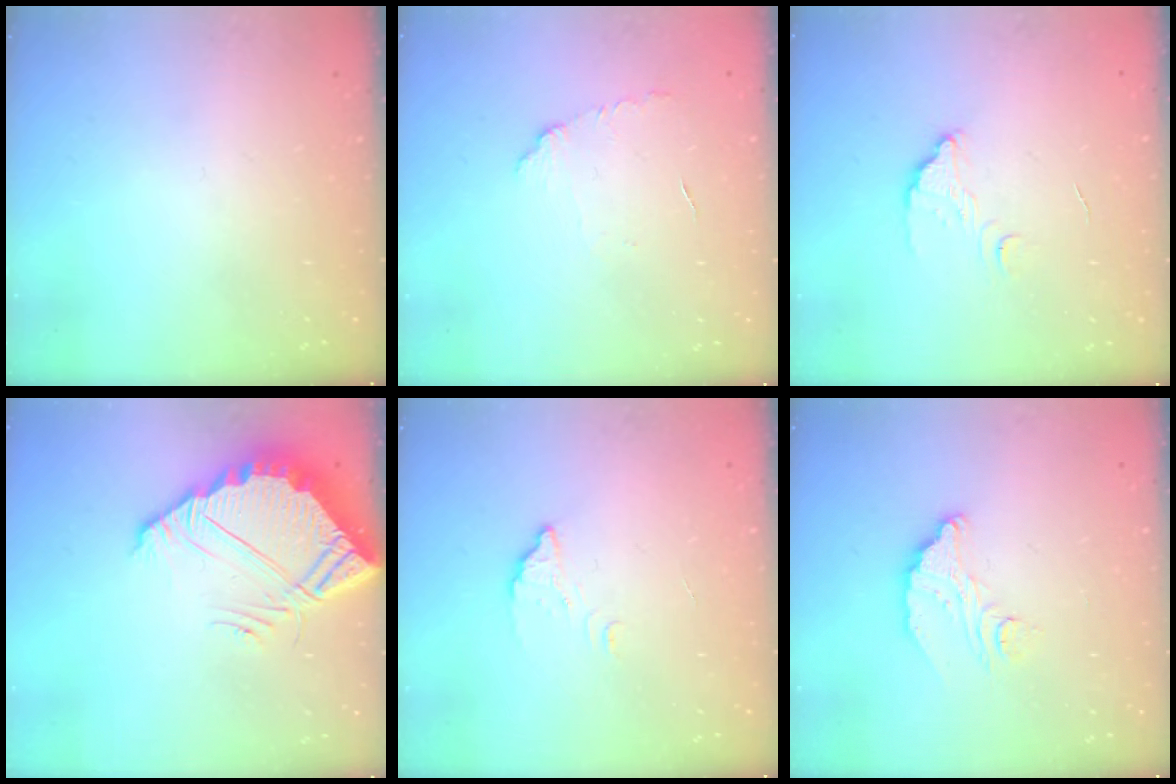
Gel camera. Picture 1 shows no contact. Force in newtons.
{"total": 5.0, "press": 5.0, "slide": 0.3}
{"total": 3.3, "press": 3.3, "slide": 0.2}
{"total": 7.1, "press": 7.1, "slide": 0.3}
{"total": 2.3, "press": 2.3, "slide": 0.1}
{"total": 9.0, "press": 9.0, "slide": 0.7}